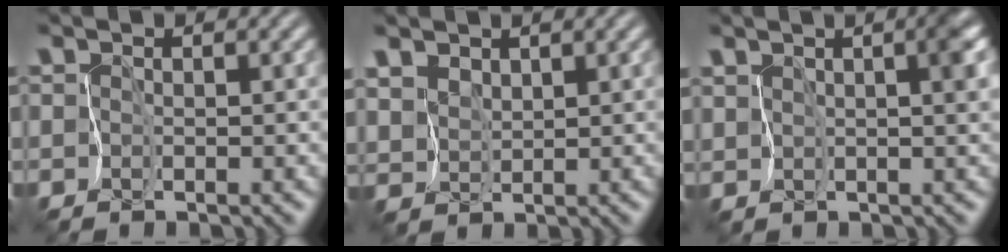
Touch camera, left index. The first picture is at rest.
{"total": 2.1, "force": [1.5, 1.3, 0.5], "torque": [-0.035, 0.008, 0.044]}
{"total": 4.3, "force": [1.1, 1.7, 3.8], "torque": [-0.049, 0.008, 0.016]}